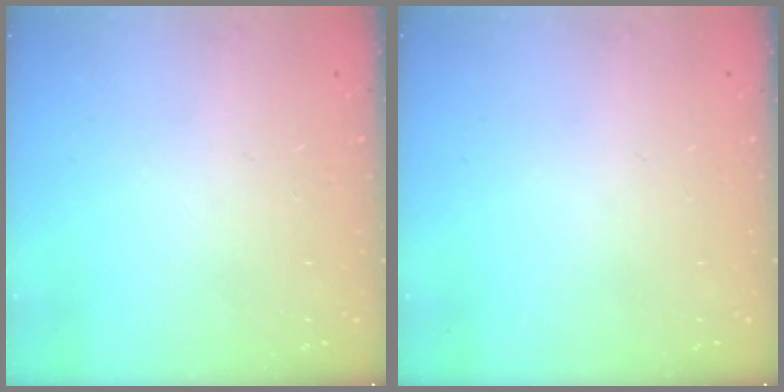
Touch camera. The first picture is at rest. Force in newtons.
{"total": 0.0}